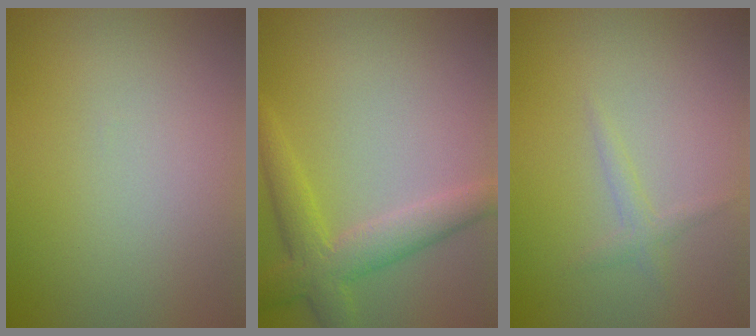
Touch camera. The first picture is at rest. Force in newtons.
{"total": 4.4, "press": 4.4, "slide": 0.2}
{"total": 1.1, "press": 1.1, "slide": 0.1}